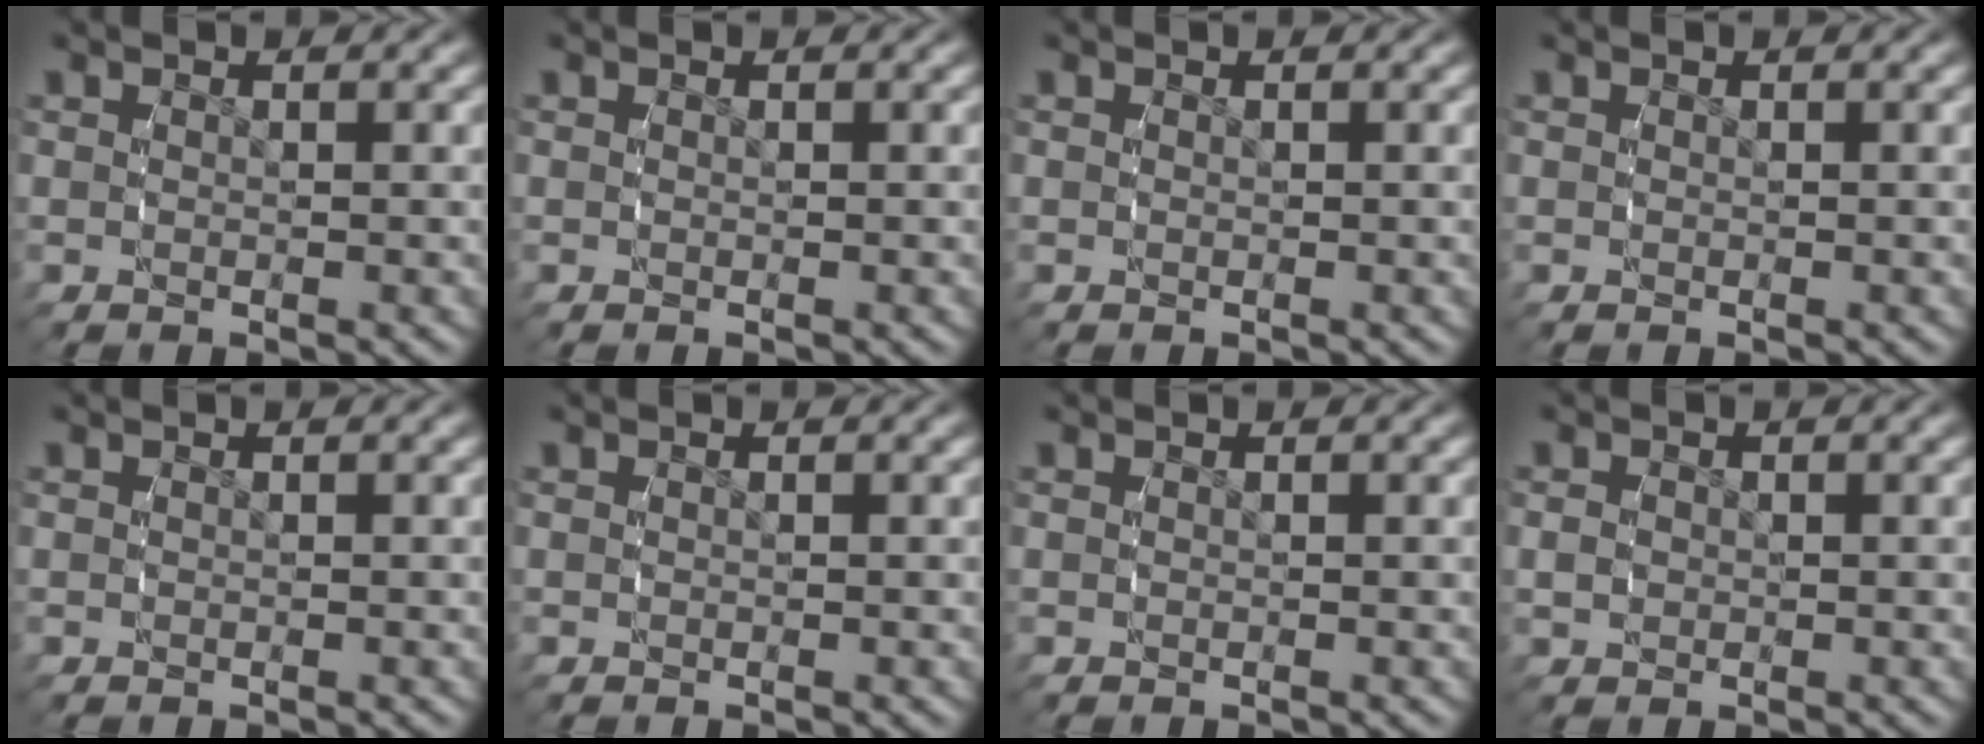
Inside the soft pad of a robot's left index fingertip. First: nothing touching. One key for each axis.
{"total": 0.0}
{"total": 0.0}
{"total": 0.0}
{"total": 0.0}
{"total": 0.0}
{"total": 0.0}
{"total": 1.1, "fx": -0.4, "fy": 1.0, "fz": 0.3, "tx": -0.010, "ty": -0.005, "tz": -0.003}